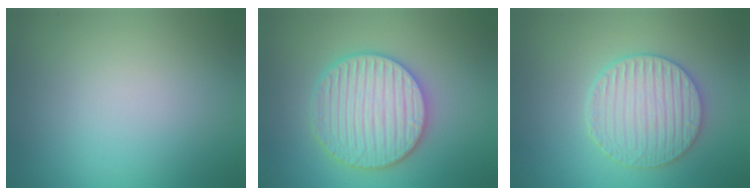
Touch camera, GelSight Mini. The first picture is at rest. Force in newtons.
{"total": 5.7, "press": 5.6, "slide": 1.1}
{"total": 4.1, "press": 3.8, "slide": 1.4}